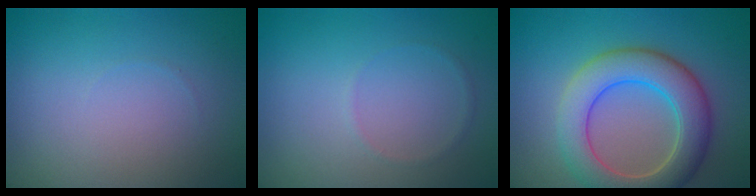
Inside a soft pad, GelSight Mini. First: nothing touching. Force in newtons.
{"total": 0.5, "press": 0.5, "slide": 0.1}
{"total": 7.3, "press": 7.3, "slide": 0.7}